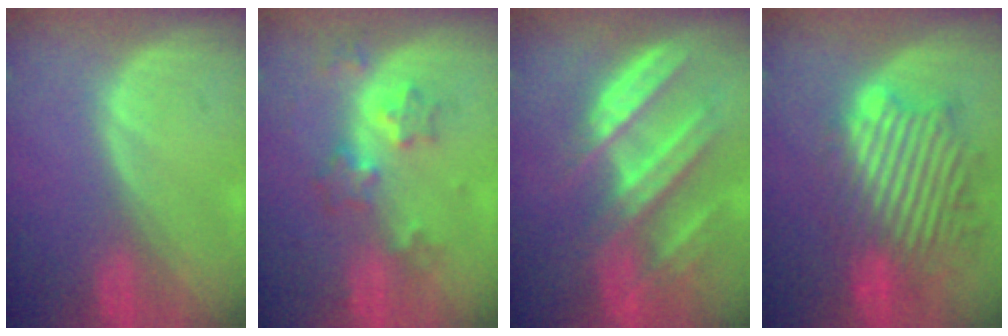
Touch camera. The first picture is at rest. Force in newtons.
{"total": 6.2, "press": 5.5, "slide": 3.0}
{"total": 9.4, "press": 8.4, "slide": 4.1}
{"total": 11.9, "press": 10.7, "slide": 5.3}